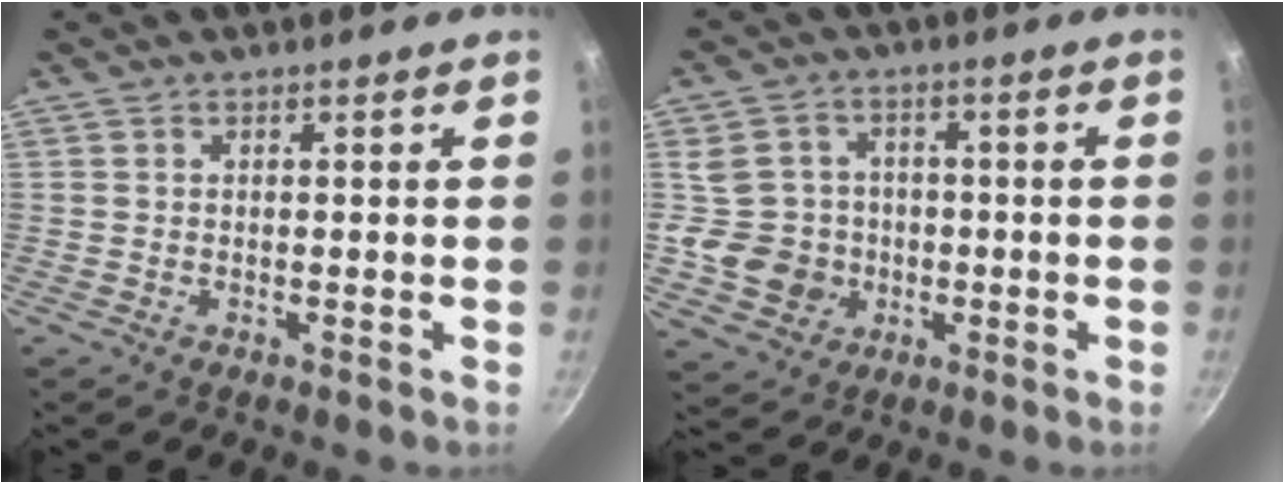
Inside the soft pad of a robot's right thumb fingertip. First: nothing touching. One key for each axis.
{"total": 9.7, "fx": -1.3, "fy": 9.1, "fz": 3.3, "tx": -0.022, "ty": 0.017, "tz": -0.016}